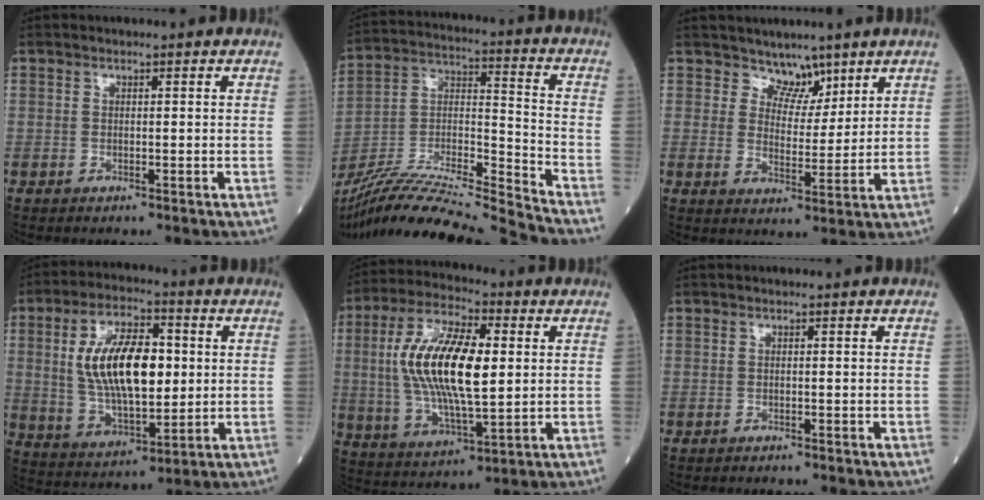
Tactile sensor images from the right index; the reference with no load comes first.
{"total": 22.8, "force": [-21.0, -1.7, 8.6], "torque": [-0.184, -0.023, -0.366]}
{"total": 4.3, "force": [3.6, 2.3, 0.3], "torque": [0.005, -0.006, 0.062]}
{"total": 14.8, "force": [2.0, 6.0, 13.4], "torque": [-0.260, 0.011, 0.040]}
{"total": 16.3, "force": [1.7, 4.9, 15.4], "torque": [-0.312, 0.008, 0.031]}
{"total": 0.8, "force": [-0.7, 0.0, 0.2], "torque": [-0.006, -0.002, -0.010]}